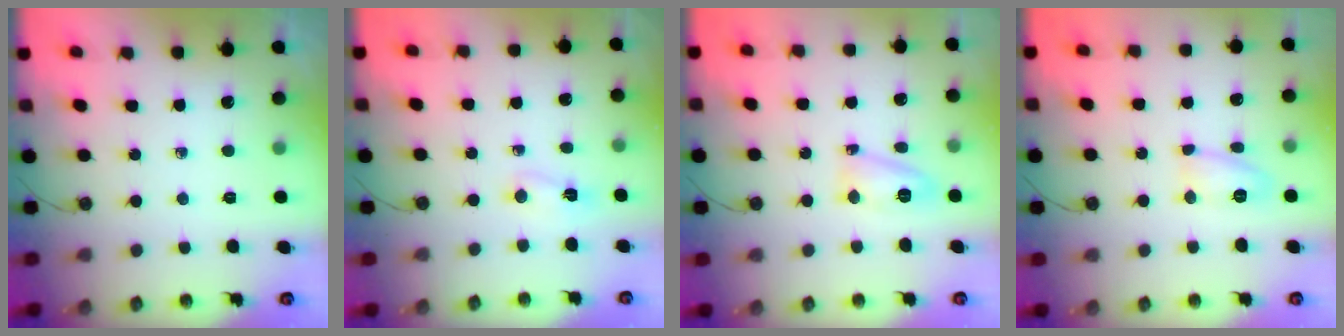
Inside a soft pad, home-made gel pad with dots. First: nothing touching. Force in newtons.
{"total": 2.4, "press": 2.3, "slide": 0.7}
{"total": 9.2, "press": 9.1, "slide": 1.1}
{"total": 9.6, "press": 8.5, "slide": 4.4}